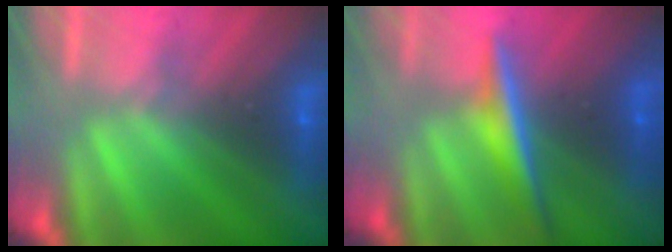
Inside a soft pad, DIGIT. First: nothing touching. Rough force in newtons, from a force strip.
{"total": 3.9}